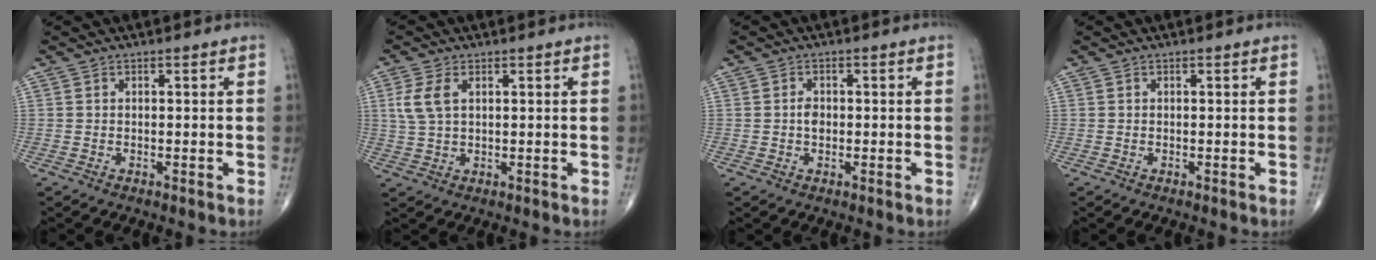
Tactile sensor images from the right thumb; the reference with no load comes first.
{"total": 5.1, "force": [1.5, 2.8, 4.0], "torque": [-0.095, 0.005, 0.033]}
{"total": 1.9, "force": [-0.1, 1.3, 1.4], "torque": [-0.021, 0.002, -0.003]}
{"total": 0.0}